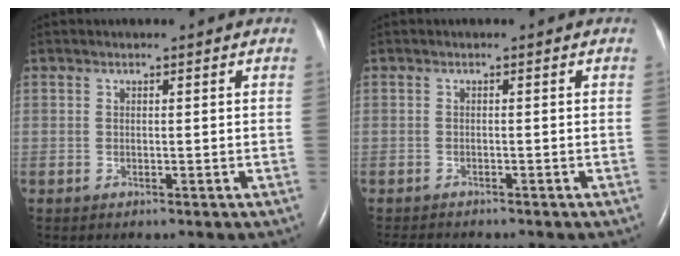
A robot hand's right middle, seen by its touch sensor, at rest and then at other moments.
{"total": 2.9, "force": [-2.8, 0.3, 0.8], "torque": [-0.011, -0.010, -0.042]}